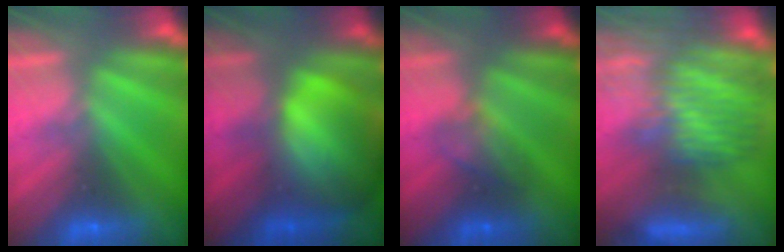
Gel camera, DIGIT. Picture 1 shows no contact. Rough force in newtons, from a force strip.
{"total": 10.8}
{"total": 2.3}
{"total": 9.2}